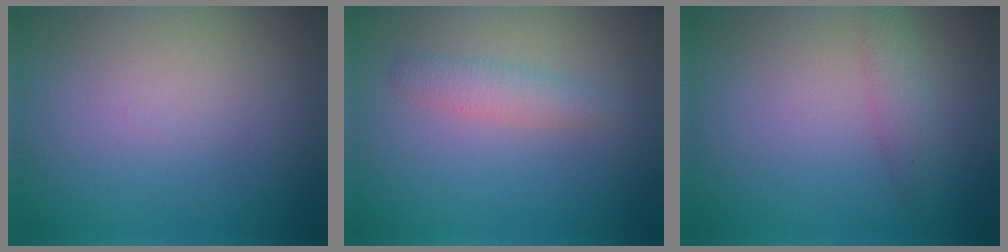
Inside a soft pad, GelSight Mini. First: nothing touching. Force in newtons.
{"total": 1.8, "press": 1.8, "slide": 0.0}
{"total": 1.7, "press": 1.7, "slide": 0.1}